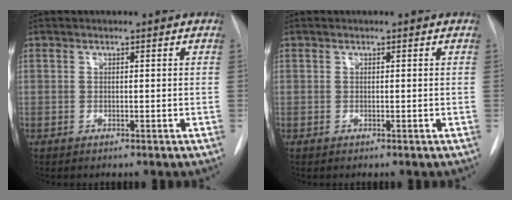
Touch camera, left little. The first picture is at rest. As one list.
[{"total": 0.0}]